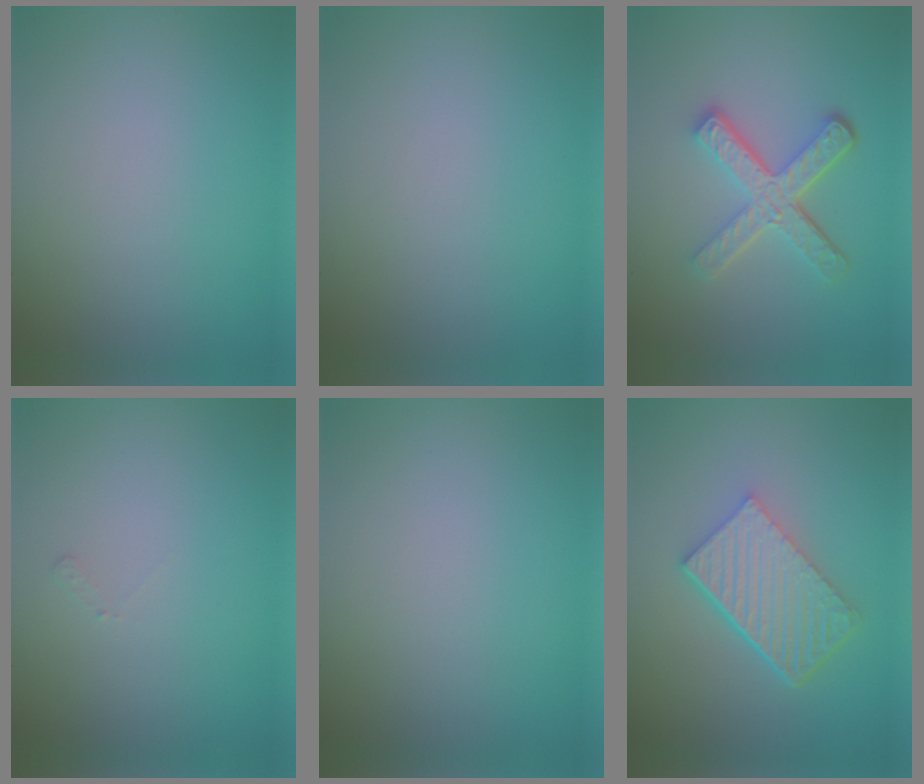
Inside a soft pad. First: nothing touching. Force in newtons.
{"total": 0.0}
{"total": 5.0, "press": 3.6, "slide": 3.4}
{"total": 0.5, "press": 0.5, "slide": 0.2}
{"total": 0.0}
{"total": 6.1, "press": 4.2, "slide": 4.5}